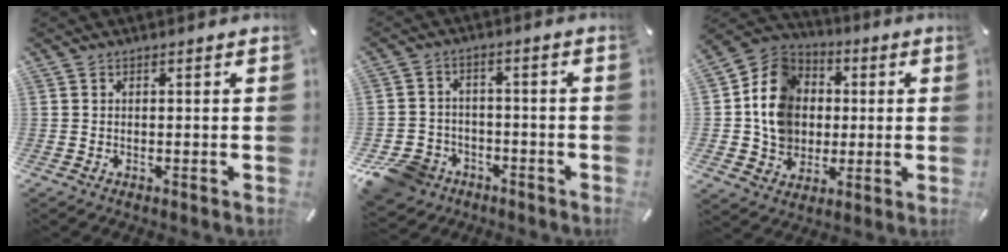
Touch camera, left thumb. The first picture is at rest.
{"total": 9.1, "force": [-5.6, 6.7, 2.4], "torque": [-0.058, 0.044, -0.102]}
{"total": 13.7, "force": [-0.1, 12.5, 5.6], "torque": [-0.121, 0.016, 0.004]}